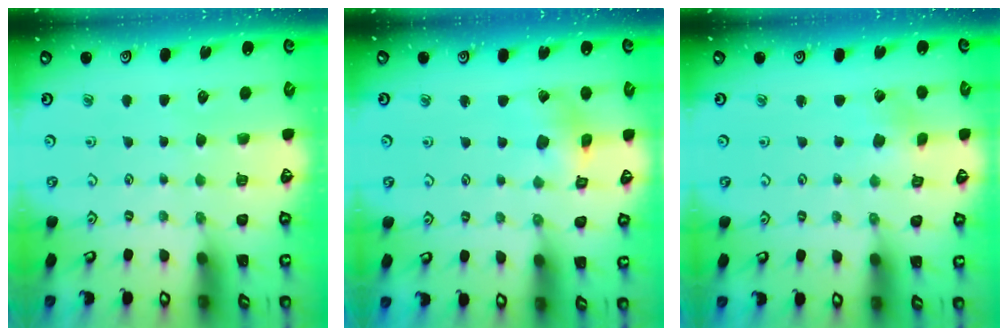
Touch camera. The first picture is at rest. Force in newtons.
{"total": 4.3, "press": 4.3, "slide": 0.4}
{"total": 0.9, "press": 0.9, "slide": 0.2}